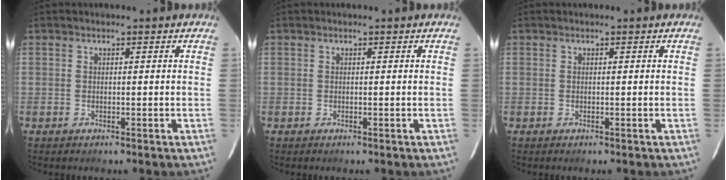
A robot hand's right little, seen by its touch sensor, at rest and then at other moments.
{"total": 0.0}
{"total": 0.0}